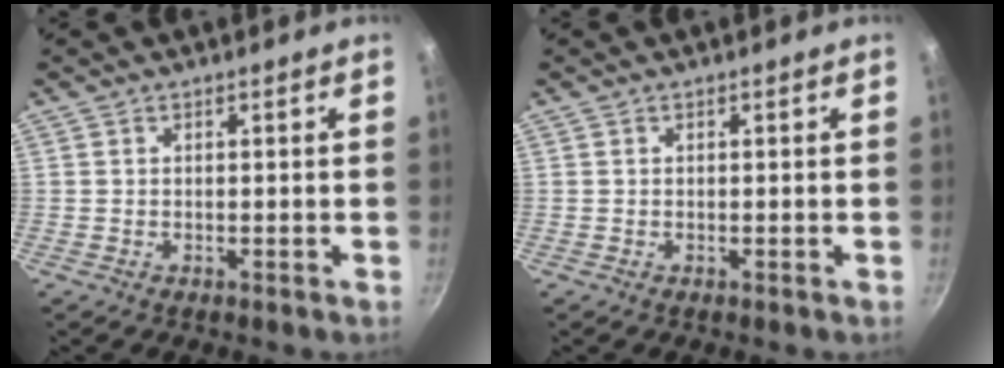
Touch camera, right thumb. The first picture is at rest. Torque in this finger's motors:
{"motor_torque": [-0.03, 0.02, 0.00, 0.00, 0.00]}